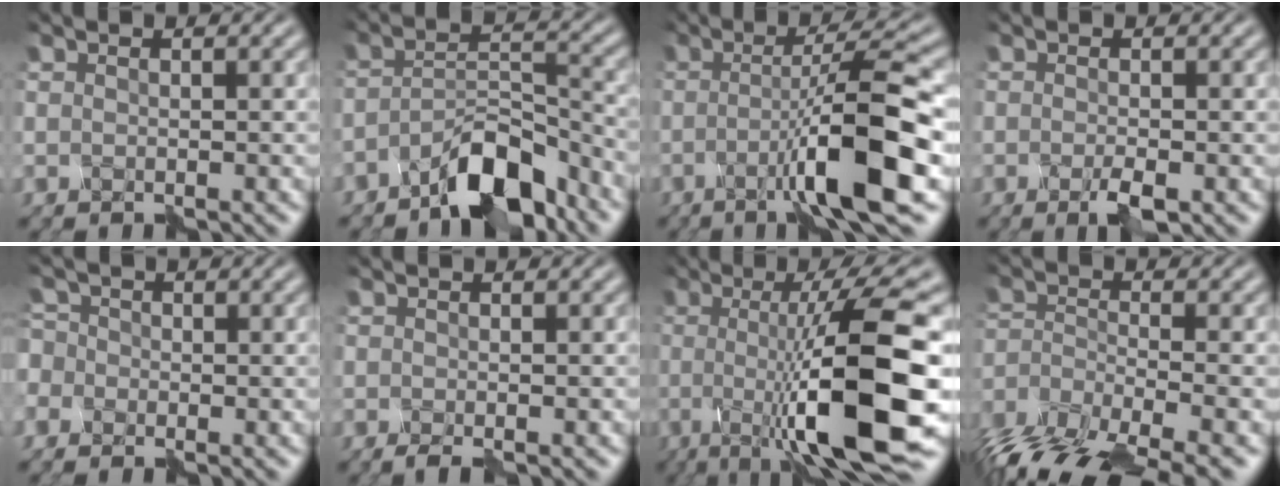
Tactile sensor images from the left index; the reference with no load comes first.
{"total": 6.0, "force": [-4.9, 1.4, 3.2], "torque": [-0.061, 0.013, -0.090]}
{"total": 8.5, "force": [-2.7, 0.6, 8.0], "torque": [-0.123, 0.013, -0.057]}
{"total": 1.9, "force": [-1.1, 0.3, 1.5], "torque": [-0.043, -0.001, -0.024]}
{"total": 3.6, "force": [-1.0, 3.2, 1.3], "torque": [-0.046, 0.017, -0.032]}
{"total": 1.2, "force": [-0.7, 0.1, 0.9], "torque": [-0.021, -0.003, -0.014]}
{"total": 12.2, "force": [-2.0, 2.1, 11.8], "torque": [-0.161, 0.000, -0.038]}
{"total": 9.7, "force": [-7.9, 2.7, 5.0], "torque": [-0.116, -0.020, -0.146]}